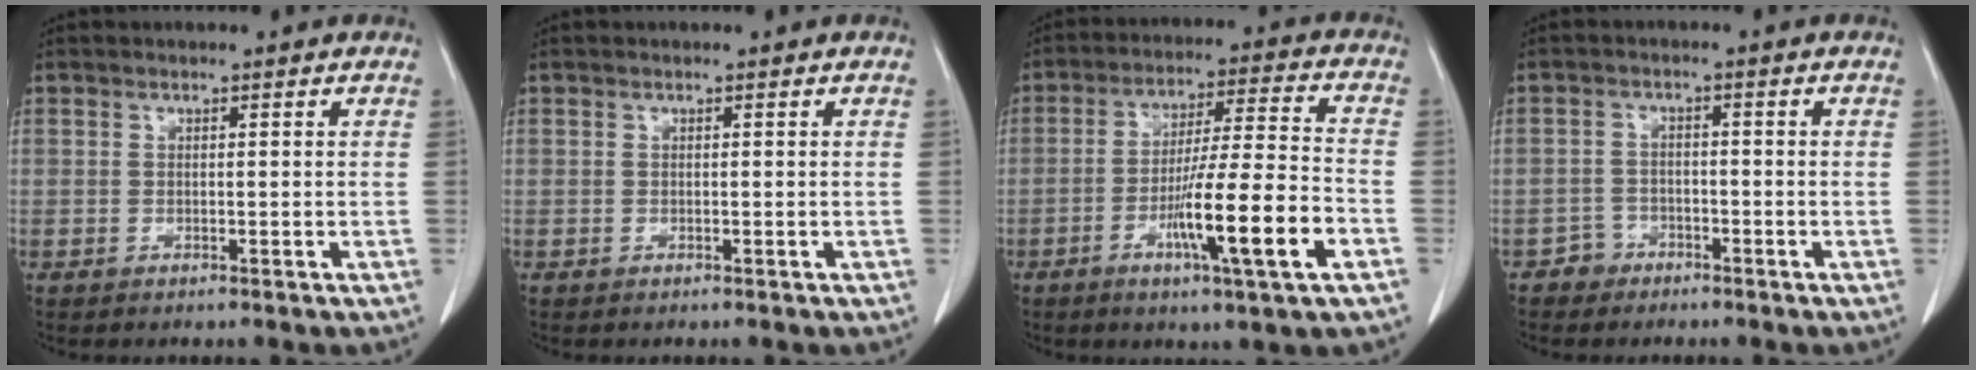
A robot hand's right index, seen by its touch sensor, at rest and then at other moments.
{"total": 0.0}
{"total": 14.0, "force": [-5.3, -0.2, 12.9], "torque": [-0.224, -0.010, -0.088]}
{"total": 2.6, "force": [-1.8, 1.8, -0.4], "torque": [0.007, 0.010, -0.037]}